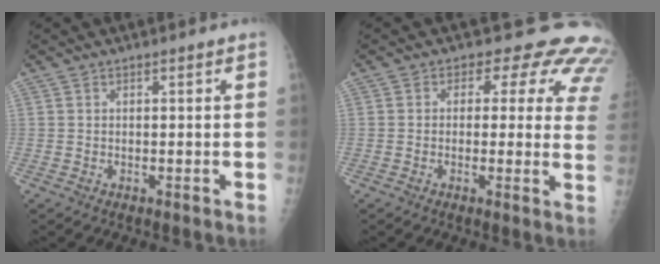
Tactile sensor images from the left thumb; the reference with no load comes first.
{"total": 13.8, "force": [8.3, 7.9, 7.5], "torque": [-0.032, -0.018, 0.063]}